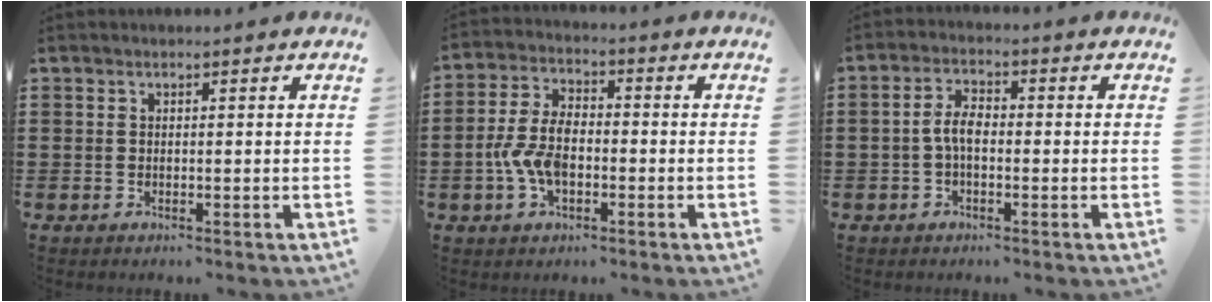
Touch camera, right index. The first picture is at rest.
{"total": 7.1, "force": [-1.8, 3.9, 5.7], "torque": [-0.143, -0.004, -0.041]}
{"total": 3.8, "force": [-0.7, 1.7, 3.3], "torque": [-0.077, 0.002, -0.017]}